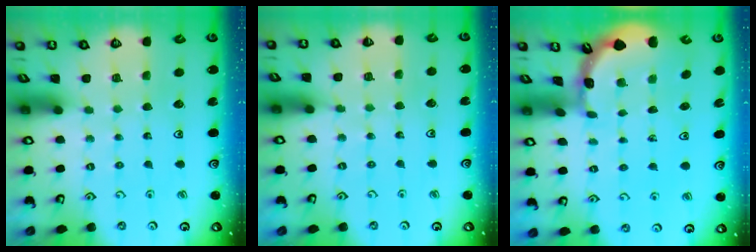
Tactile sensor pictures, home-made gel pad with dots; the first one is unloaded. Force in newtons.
{"total": 2.8, "press": 2.7, "slide": 0.5}
{"total": 1.6, "press": 1.5, "slide": 0.3}